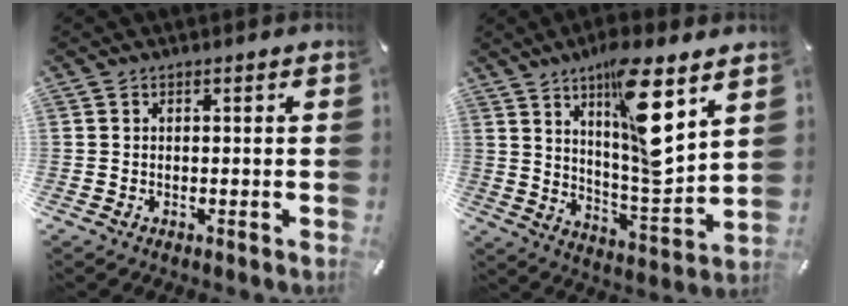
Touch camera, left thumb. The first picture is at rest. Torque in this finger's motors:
{"motor_torque": [2.53, 2.48, 1.85, -0.92, 0.26]}